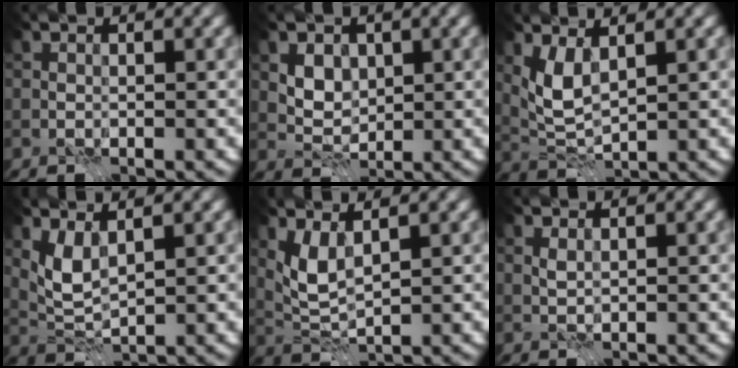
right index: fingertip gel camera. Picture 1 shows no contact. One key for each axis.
{"total": 2.9, "fx": 0.9, "fy": 2.2, "fz": 1.6, "tx": -0.028, "ty": -0.007, "tz": 0.017}
{"total": 3.5, "fx": 1.4, "fy": 1.4, "fz": 2.9, "tx": -0.071, "ty": -0.007, "tz": 0.034}
{"total": 3.1, "fx": 1.5, "fy": 1.2, "fz": 2.4, "tx": -0.060, "ty": -0.008, "tz": 0.037}
{"total": 3.2, "fx": 1.5, "fy": 1.2, "fz": 2.5, "tx": -0.065, "ty": -0.008, "tz": 0.037}
{"total": 0.7, "fx": 0.3, "fy": 0.2, "fz": 0.6, "tx": -0.018, "ty": 0.001, "tz": 0.008}